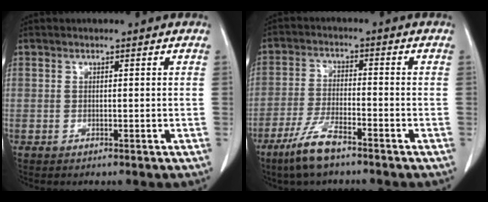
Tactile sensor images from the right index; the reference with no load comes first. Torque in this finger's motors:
{"motor_torque": [0.31, -0.30, 0.32, 0.09]}